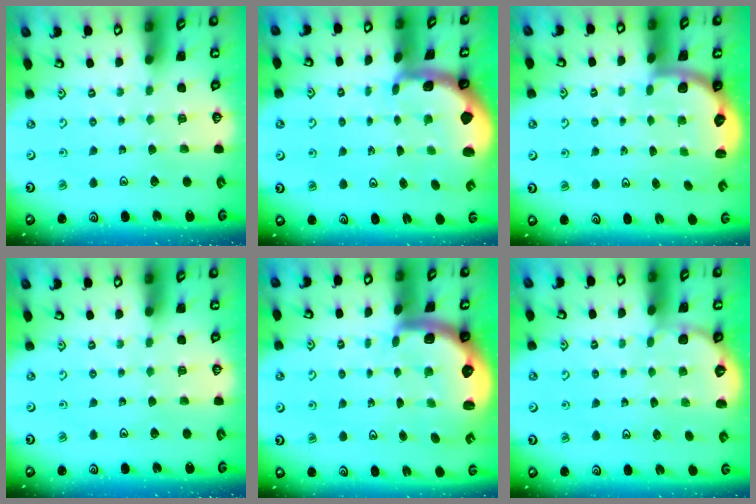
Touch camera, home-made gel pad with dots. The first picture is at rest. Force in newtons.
{"total": 1.7, "press": 1.7, "slide": 0.3}
{"total": 2.5, "press": 2.2, "slide": 1.3}
{"total": 0.0}
{"total": 2.8, "press": 2.5, "slide": 1.4}
{"total": 1.3, "press": 1.3, "slide": 0.1}